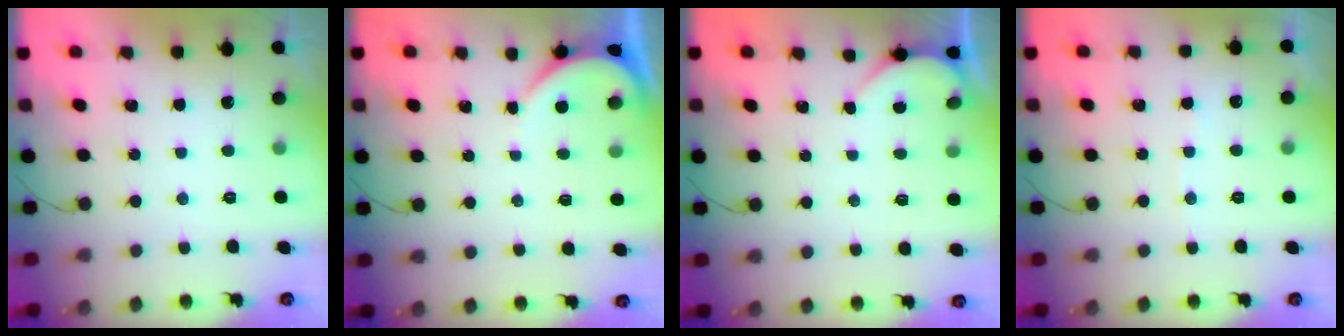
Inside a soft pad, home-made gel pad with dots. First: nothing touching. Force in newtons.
{"total": 2.6, "press": 2.6, "slide": 0.2}
{"total": 1.9, "press": 1.9, "slide": 0.1}
{"total": 4.1, "press": 4.1, "slide": 0.6}